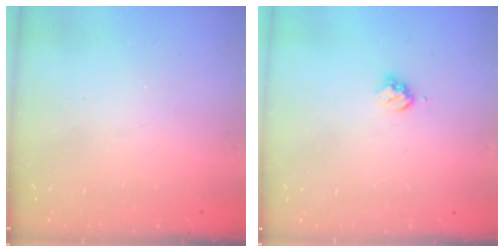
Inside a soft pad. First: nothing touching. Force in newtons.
{"total": 3.6, "press": 3.6, "slide": 0.4}